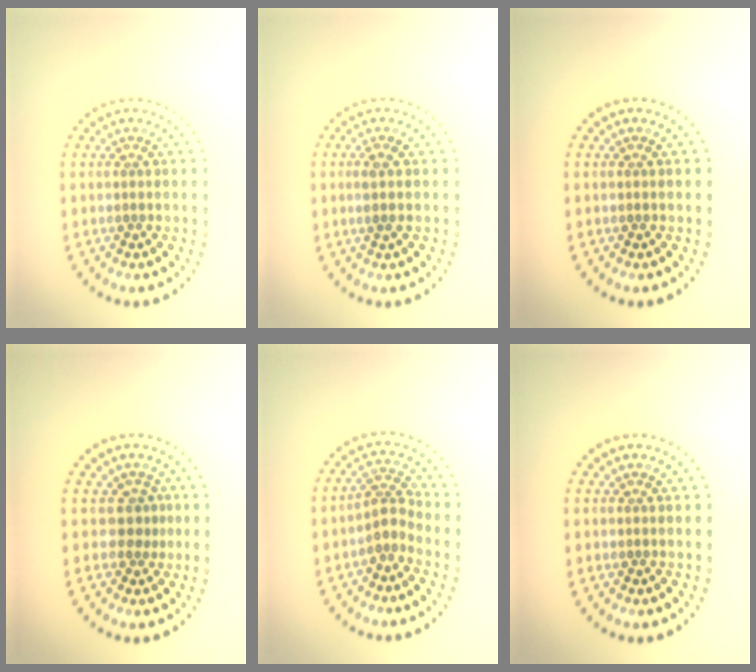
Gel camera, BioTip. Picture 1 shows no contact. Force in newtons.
{"total": 1.1, "press": 0.9, "slide": 0.7}
{"total": 0.0}
{"total": 1.7, "press": 1.3, "slide": 1.1}
{"total": 2.3, "press": 1.6, "slide": 1.7}
{"total": 0.0}